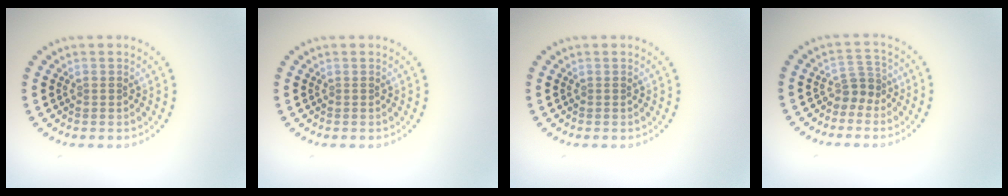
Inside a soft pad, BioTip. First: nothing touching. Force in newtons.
{"total": 0.0}
{"total": 0.0}
{"total": 2.0, "press": 1.5, "slide": 1.3}